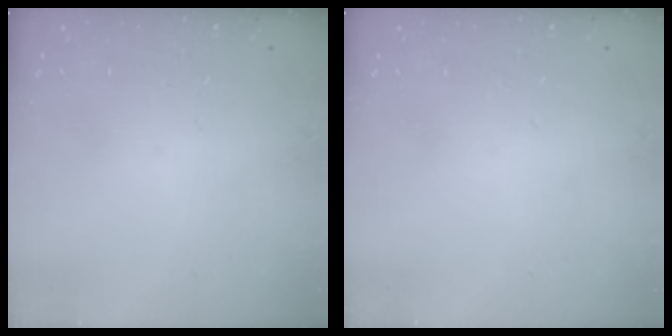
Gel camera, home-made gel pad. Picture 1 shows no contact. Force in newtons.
{"total": 0.0}